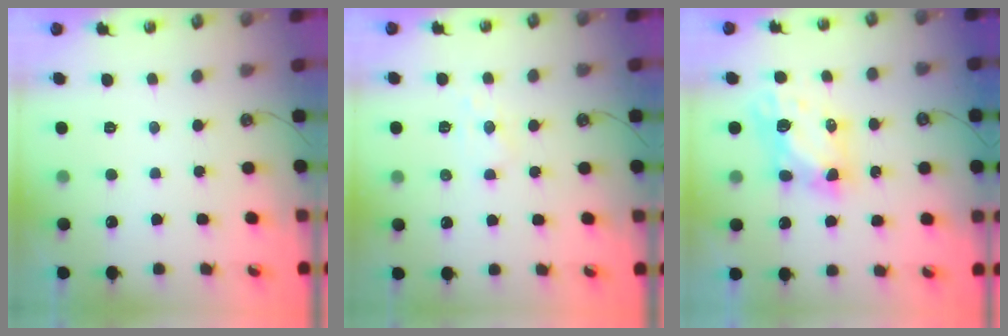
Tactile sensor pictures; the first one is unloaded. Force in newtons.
{"total": 4.8, "press": 4.7, "slide": 0.6}
{"total": 6.6, "press": 6.6, "slide": 0.4}